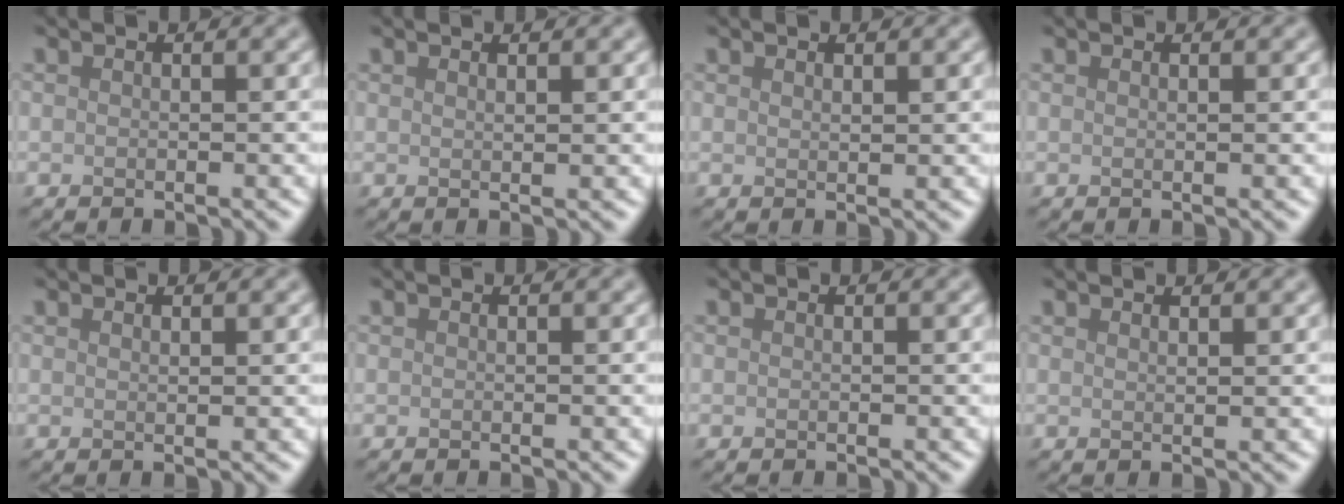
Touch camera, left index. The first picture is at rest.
{"total": 1.1, "force": [0.7, 0.3, 0.7], "torque": [-0.005, 0.001, 0.006]}
{"total": 0.8, "force": [0.7, 0.1, 0.4], "torque": [-0.006, 0.000, 0.012]}
{"total": 0.7, "force": [0.3, 0.2, 0.6], "torque": [-0.002, 0.002, 0.002]}
{"total": 0.8, "force": [0.6, 0.1, 0.4], "torque": [-0.002, 0.002, 0.010]}
{"total": 0.0}
{"total": 0.0}
{"total": 1.1, "force": [0.9, 0.3, 0.6], "torque": [-0.002, 0.000, 0.008]}